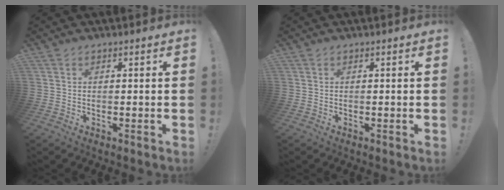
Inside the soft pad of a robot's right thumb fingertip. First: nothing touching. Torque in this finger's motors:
{"motor_torque": [0.00, 0.00, 0.00, 0.00, 0.00]}